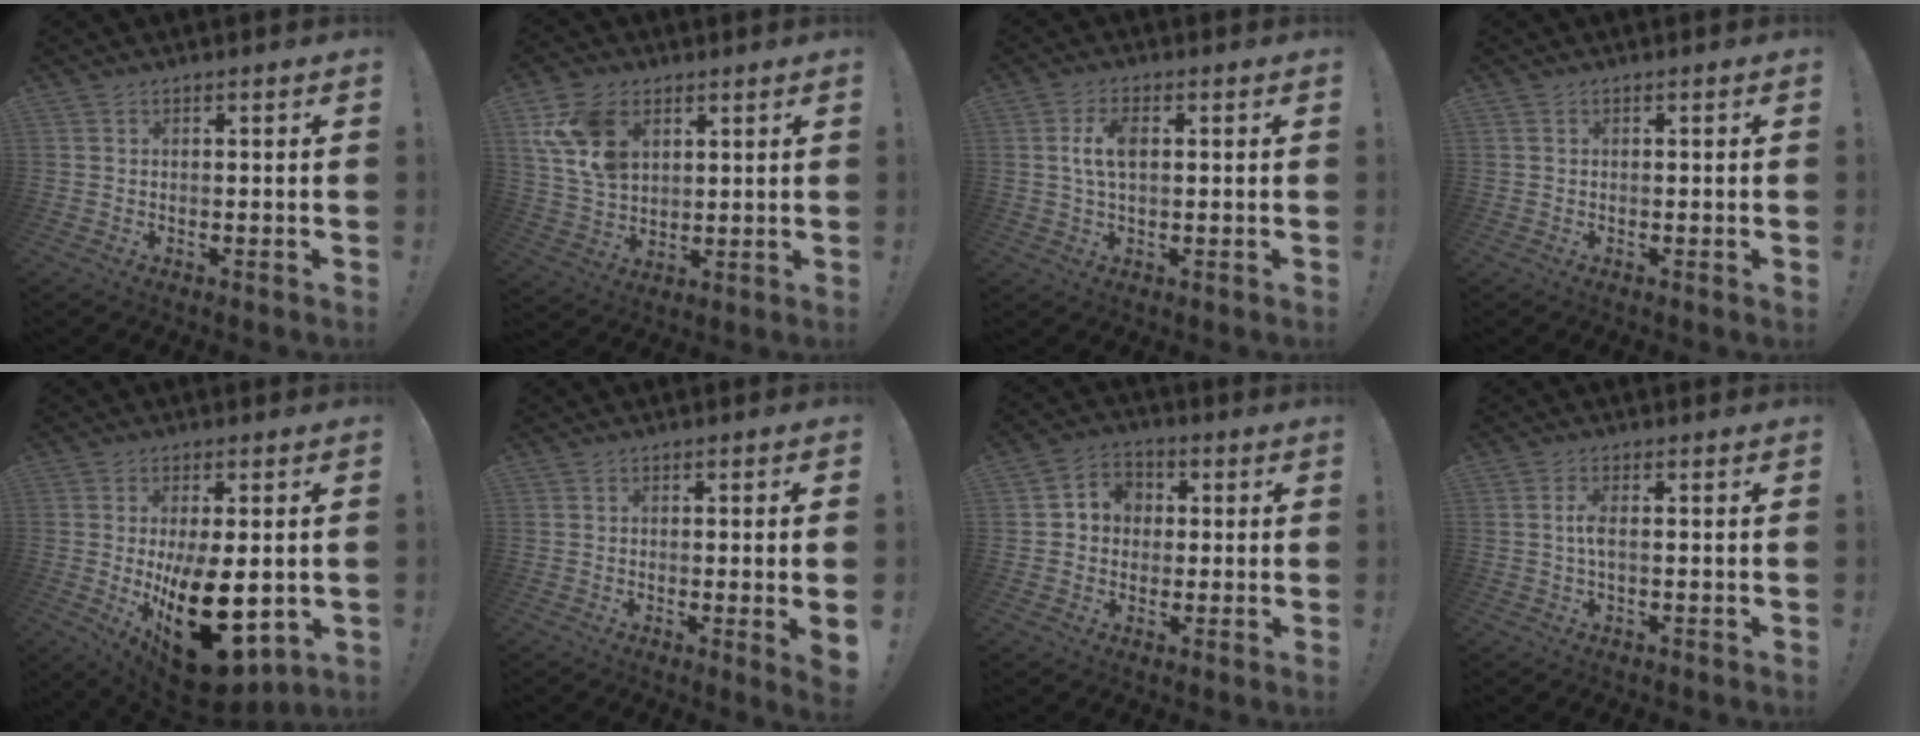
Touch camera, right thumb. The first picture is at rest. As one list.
[{"total": 14.0, "force": [5.9, 10.0, 7.9], "torque": [-0.149, -0.012, 0.119]}, {"total": 6.1, "force": [1.0, 3.0, 5.2], "torque": [-0.090, 0.001, 0.013]}, {"total": 0.0}, {"total": 22.2, "force": [-2.7, 10.6, 19.4], "torque": [-0.302, -0.009, -0.022]}, {"total": 4.3, "force": [-0.5, -0.4, 4.2], "torque": [-0.058, -0.010, -0.008]}, {"total": 6.7, "force": [0.1, 6.2, 2.3], "torque": [-0.026, 0.004, 0.006]}, {"total": 3.5, "force": [-0.2, 0.8, 3.4], "torque": [-0.068, 0.001, -0.008]}]